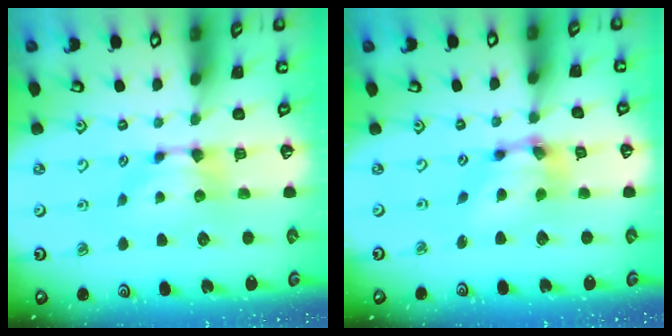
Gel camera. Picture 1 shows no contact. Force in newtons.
{"total": 6.2, "press": 6.0, "slide": 1.8}